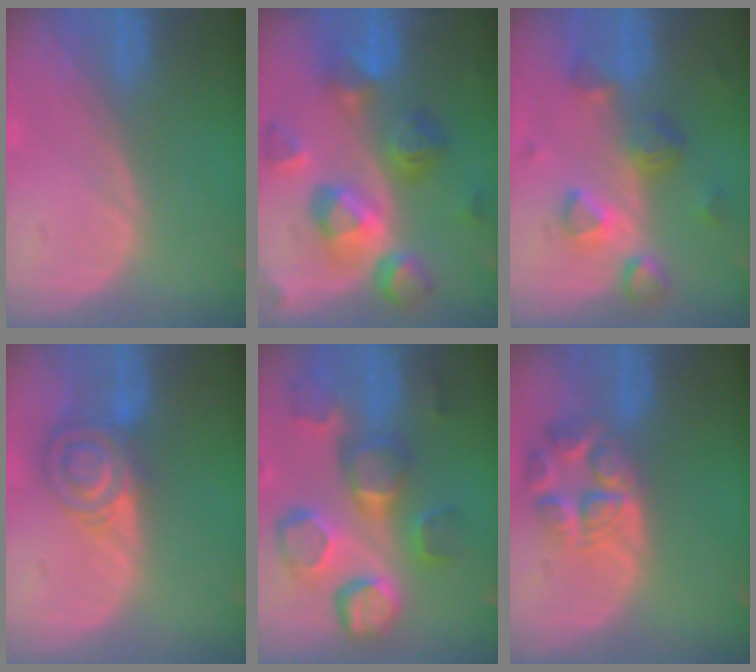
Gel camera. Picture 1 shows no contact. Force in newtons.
{"total": 11.1, "press": 11.1, "slide": 0.9}
{"total": 7.8, "press": 6.9, "slide": 3.7}
{"total": 7.1, "press": 6.2, "slide": 3.5}
{"total": 12.4, "press": 11.1, "slide": 5.6}
{"total": 7.6, "press": 6.7, "slide": 3.6}